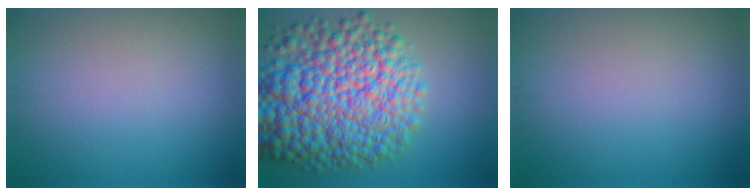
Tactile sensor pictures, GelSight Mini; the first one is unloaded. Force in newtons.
{"total": 14.7, "press": 14.7, "slide": 0.5}
{"total": 0.0}